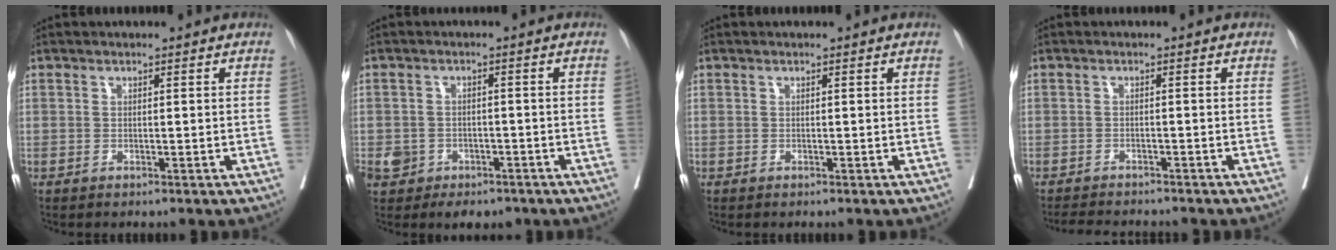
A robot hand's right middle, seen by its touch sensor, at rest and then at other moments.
{"total": 6.8, "force": [-3.6, 5.3, 2.3], "torque": [-0.035, 0.012, -0.044]}
{"total": 0.0}
{"total": 6.6, "force": [-6.1, 1.1, 2.1], "torque": [-0.026, -0.006, -0.087]}